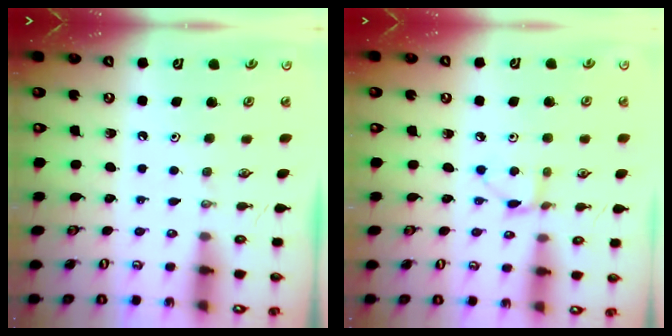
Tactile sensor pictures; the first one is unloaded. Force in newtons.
{"total": 5.6, "press": 5.5, "slide": 0.7}